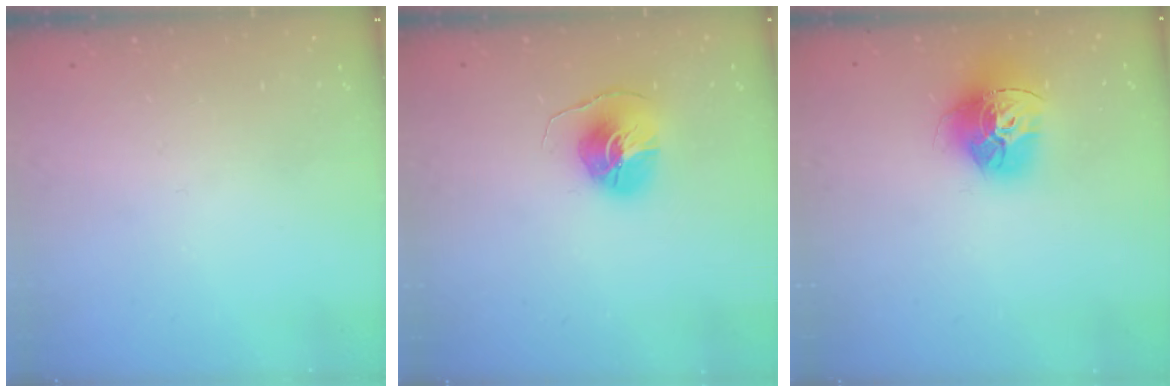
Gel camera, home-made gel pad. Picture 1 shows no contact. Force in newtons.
{"total": 9.2, "press": 9.2, "slide": 0.4}
{"total": 15.7, "press": 15.6, "slide": 1.7}